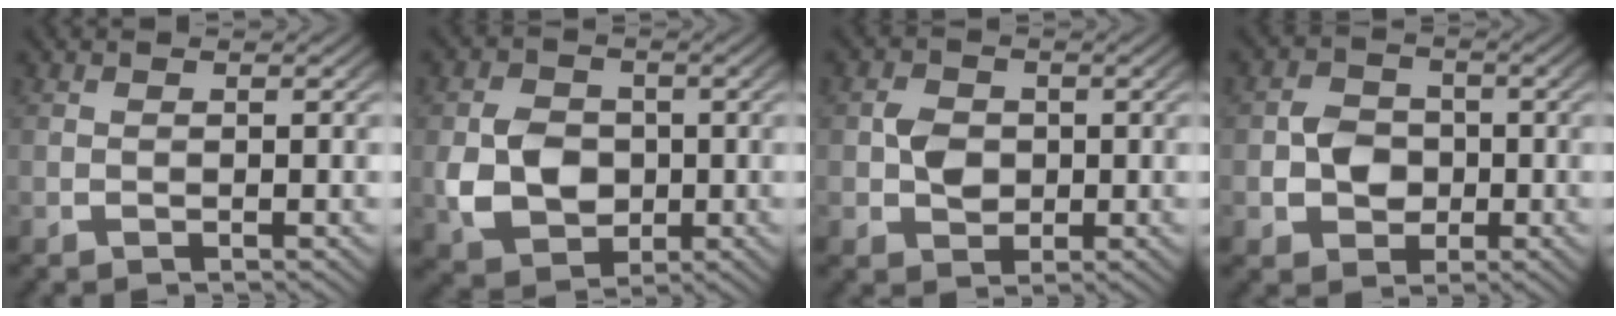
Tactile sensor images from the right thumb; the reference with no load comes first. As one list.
[{"total": 7.7, "force": [-0.8, 6.2, 4.6], "torque": [-0.104, -0.031, 0.001]}, {"total": 3.4, "force": [0.0, 2.8, 2.0], "torque": [-0.038, -0.014, 0.008]}, {"total": 5.1, "force": [-0.5, 4.3, 2.6], "torque": [-0.053, -0.021, 0.002]}]